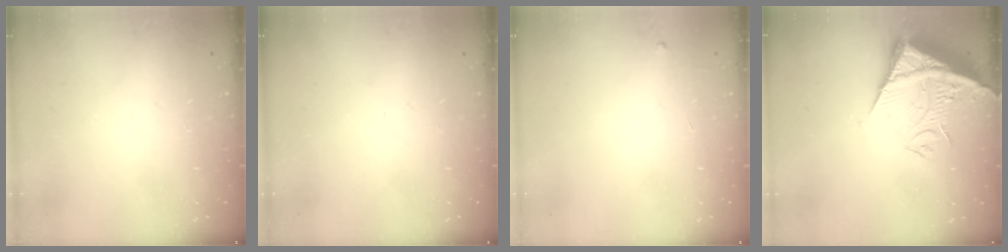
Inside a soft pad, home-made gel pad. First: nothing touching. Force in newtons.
{"total": 0.0}
{"total": 2.6, "press": 2.6, "slide": 0.4}
{"total": 10.6, "press": 10.5, "slide": 1.1}